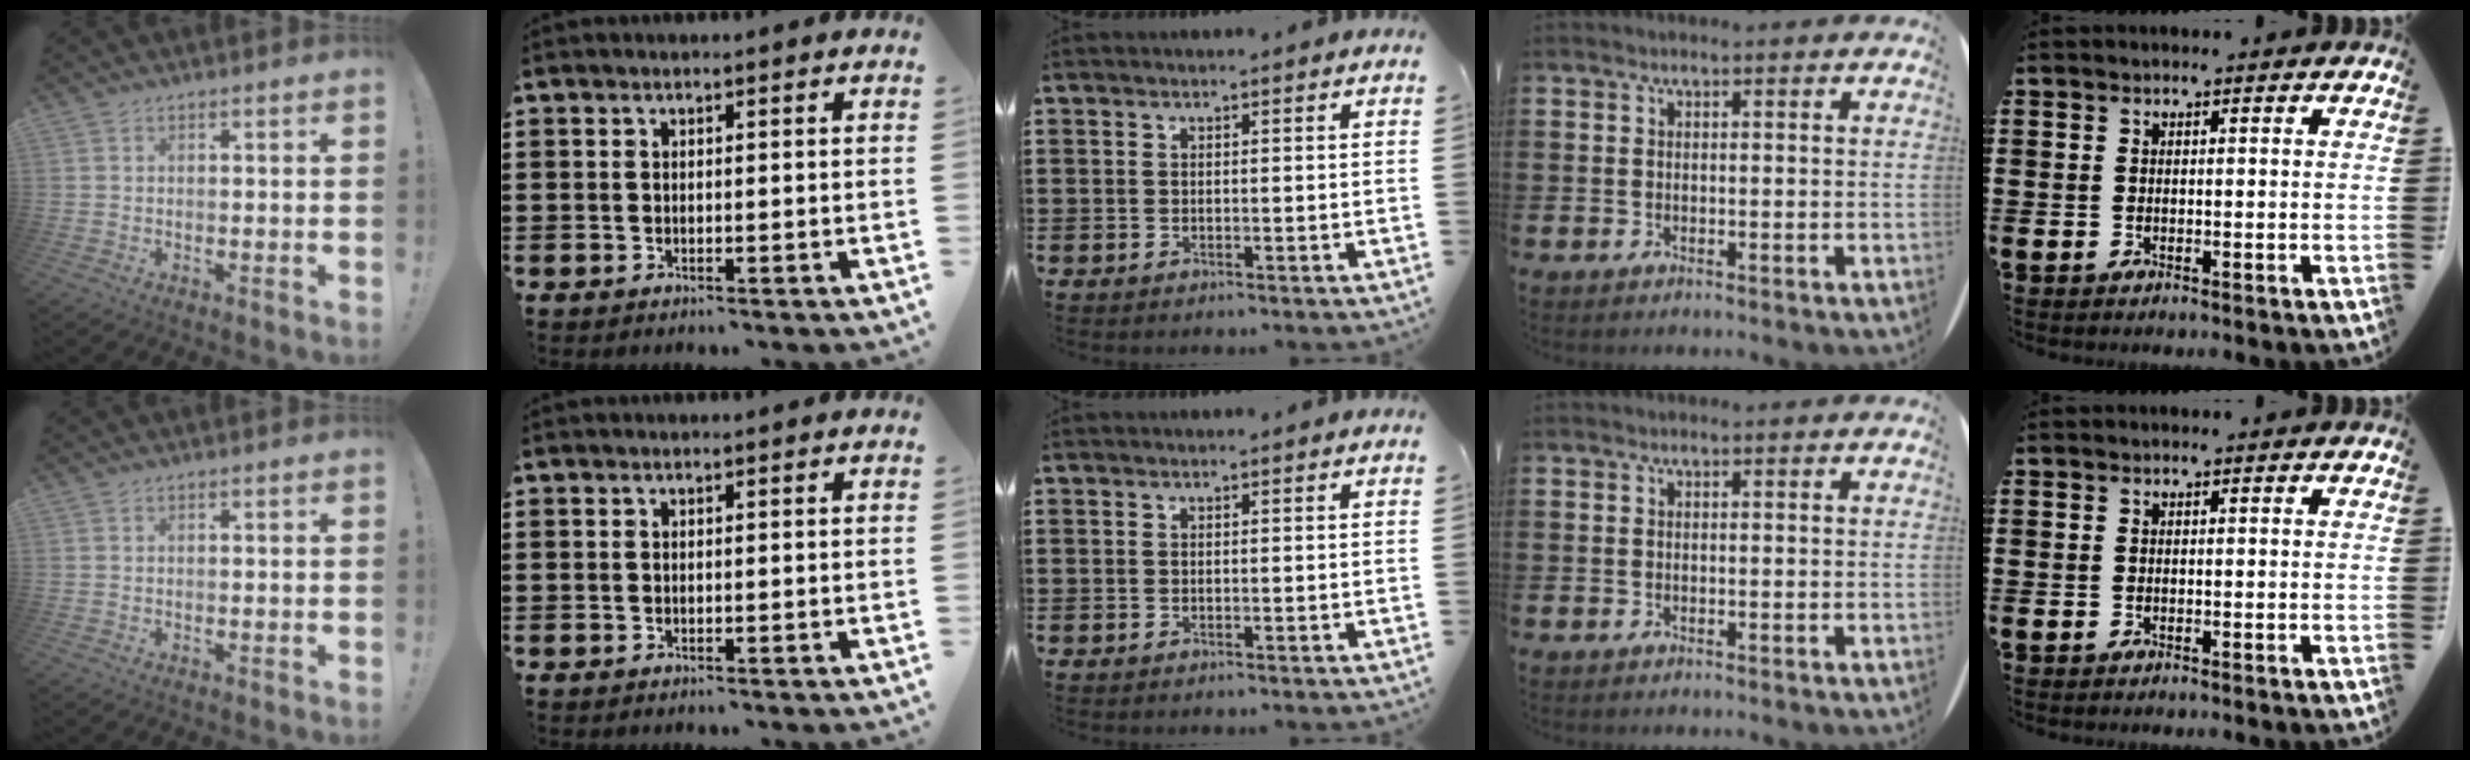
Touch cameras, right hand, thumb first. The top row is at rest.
{}